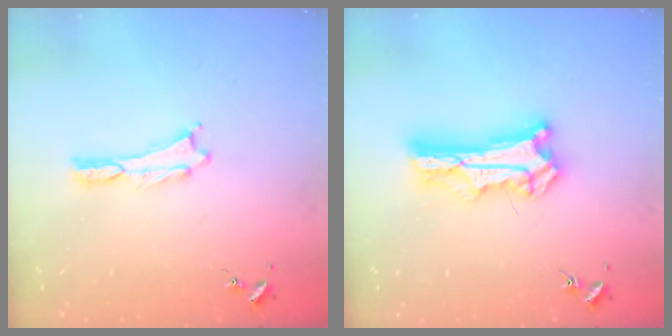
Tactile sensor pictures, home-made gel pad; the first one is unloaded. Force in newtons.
{"total": 10.7, "press": 10.6, "slide": 1.0}